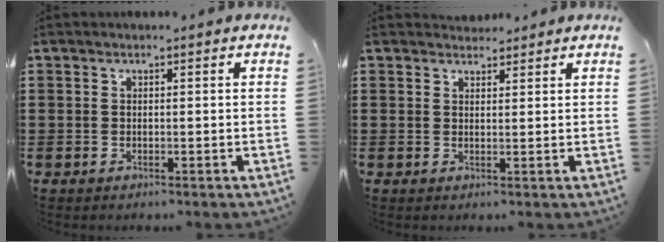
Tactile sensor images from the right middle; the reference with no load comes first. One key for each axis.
{"total": 2.0, "fx": 1.9, "fy": 0.7, "fz": -0.2, "tx": -0.002, "ty": 0.003, "tz": 0.038}